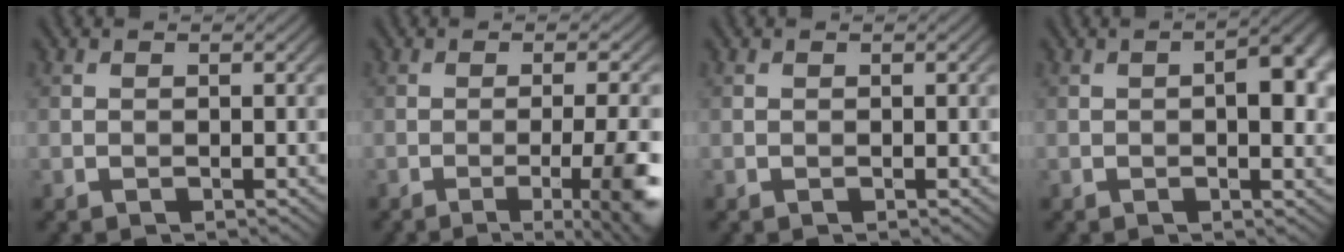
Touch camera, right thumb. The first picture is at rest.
{"total": 8.7, "force": [-2.8, 2.1, 8.0], "torque": [-0.103, -0.002, -0.034]}
{"total": 0.0}
{"total": 5.9, "force": [0.3, 2.3, 5.4], "torque": [-0.074, 0.003, 0.003]}